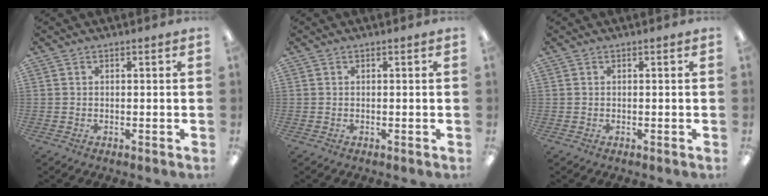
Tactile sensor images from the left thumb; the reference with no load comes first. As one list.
[{"total": 0.0}, {"total": 0.0}]